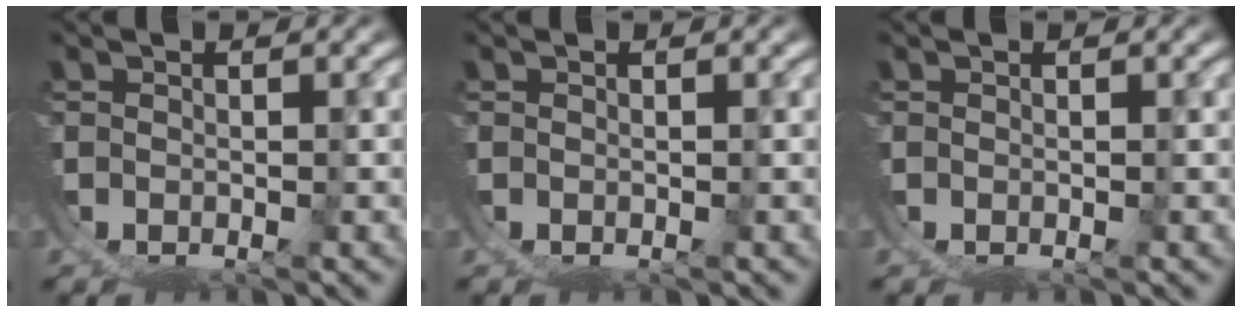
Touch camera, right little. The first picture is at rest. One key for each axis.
{"total": 0.0}
{"total": 0.0}